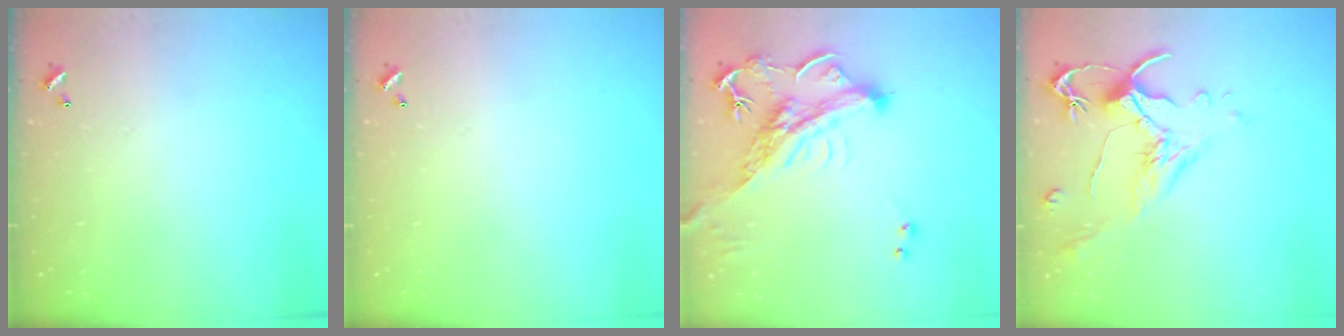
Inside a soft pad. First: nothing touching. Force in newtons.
{"total": 0.0}
{"total": 3.5, "press": 3.2, "slide": 1.4}
{"total": 1.5, "press": 1.0, "slide": 1.1}